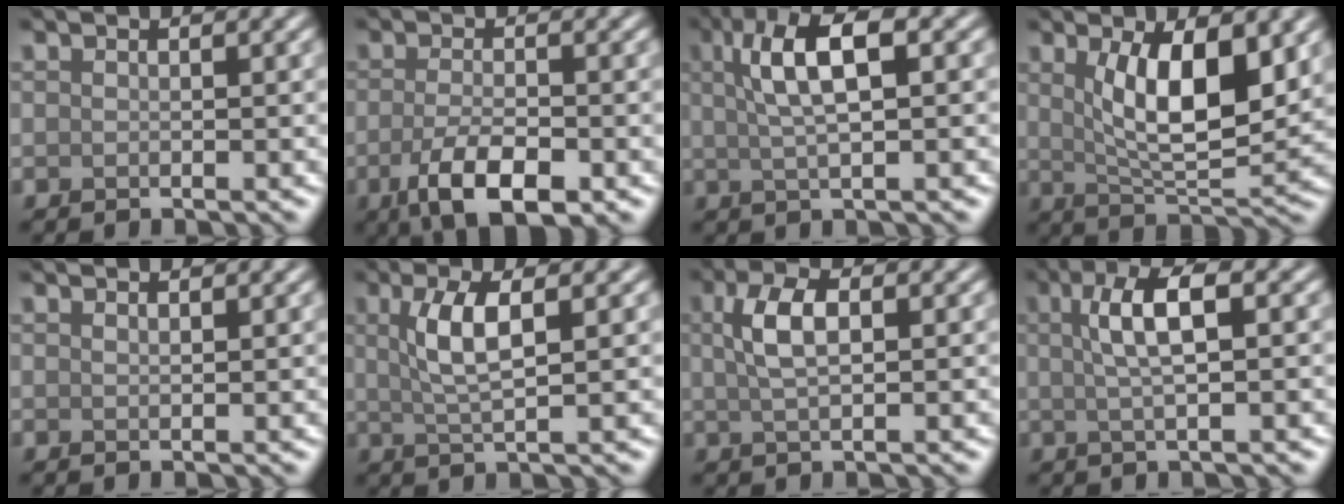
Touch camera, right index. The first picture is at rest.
{"total": 5.4, "force": [-2.3, 2.0, 4.4], "torque": [-0.087, -0.007, -0.041]}
{"total": 6.0, "force": [1.7, 1.9, 5.5], "torque": [-0.092, 0.012, 0.028]}
{"total": 7.9, "force": [2.1, 2.9, 7.1], "torque": [-0.125, -0.012, 0.042]}
{"total": 0.8, "force": [0.8, 0.1, 0.2], "torque": [-0.003, 0.001, 0.013]}
{"total": 4.2, "force": [1.1, 1.2, 3.9], "torque": [-0.081, 0.003, 0.023]}
{"total": 3.8, "force": [1.0, 1.5, 3.3], "torque": [-0.071, 0.008, 0.017]}
{"total": 4.7, "force": [1.1, 1.3, 4.4], "torque": [-0.077, 0.011, 0.017]}